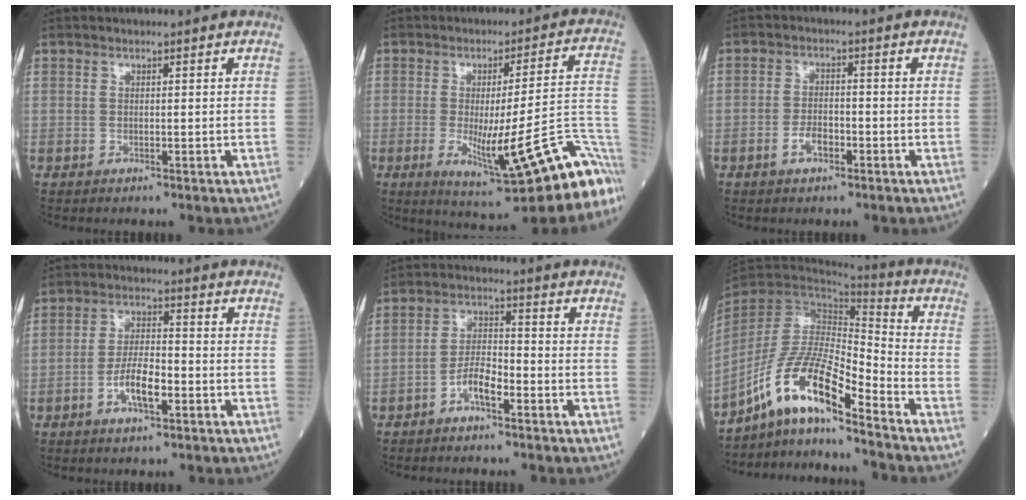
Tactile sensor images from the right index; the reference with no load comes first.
{"total": 18.9, "force": [-9.4, 1.4, 16.4], "torque": [-0.132, 0.000, -0.130]}
{"total": 4.6, "force": [-2.3, 2.0, 3.5], "torque": [-0.071, 0.003, -0.043]}
{"total": 6.5, "force": [-2.6, 1.9, 5.6], "torque": [-0.111, 0.005, -0.048]}
{"total": 4.8, "force": [-2.7, 1.4, 3.7], "torque": [-0.075, 0.013, -0.051]}
{"total": 14.0, "force": [-9.9, 1.6, 9.8], "torque": [-0.197, 0.002, -0.184]}